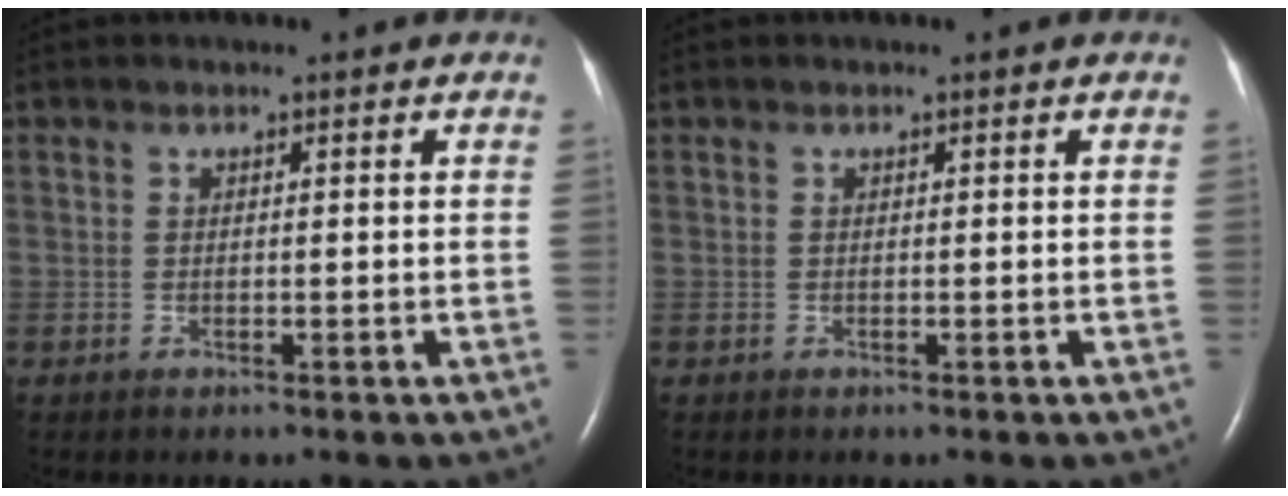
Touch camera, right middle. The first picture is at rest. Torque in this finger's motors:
{"motor_torque": [-0.07, 0.07, 0.08, 0.02]}